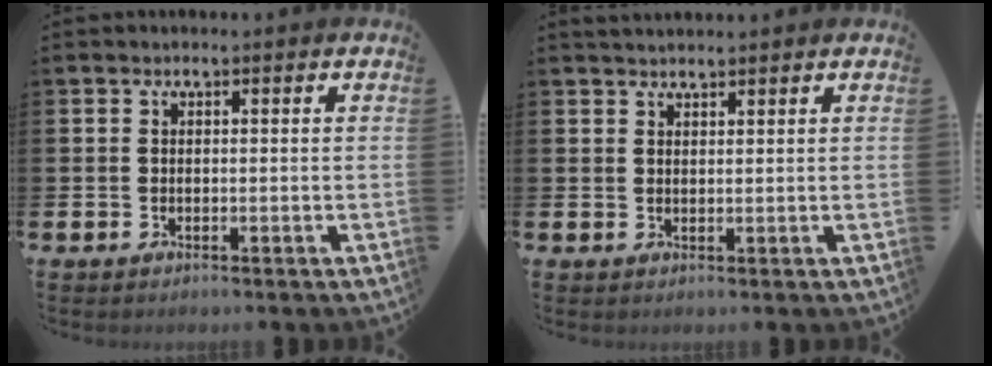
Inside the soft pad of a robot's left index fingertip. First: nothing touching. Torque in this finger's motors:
{"motor_torque": [-0.93, -0.40, -0.84, -0.06]}